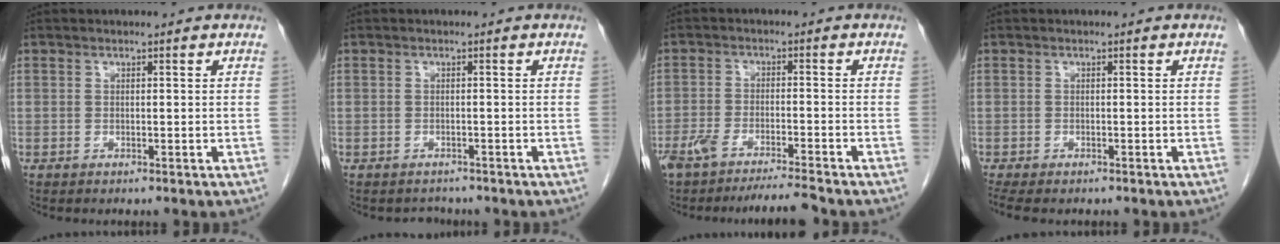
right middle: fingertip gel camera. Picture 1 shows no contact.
{"total": 1.7, "force": [-1.5, 0.8, -0.3], "torque": [-0.001, -0.002, -0.023]}
{"total": 7.5, "force": [-6.5, -0.3, 3.6], "torque": [-0.056, -0.012, -0.109]}
{"total": 5.5, "force": [-4.4, 2.0, 2.6], "torque": [-0.042, -0.009, -0.067]}